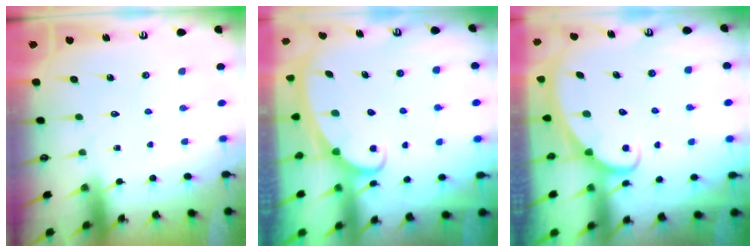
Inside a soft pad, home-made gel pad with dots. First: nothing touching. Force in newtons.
{"total": 2.4, "press": 2.4, "slide": 0.3}
{"total": 2.5, "press": 2.4, "slide": 0.2}